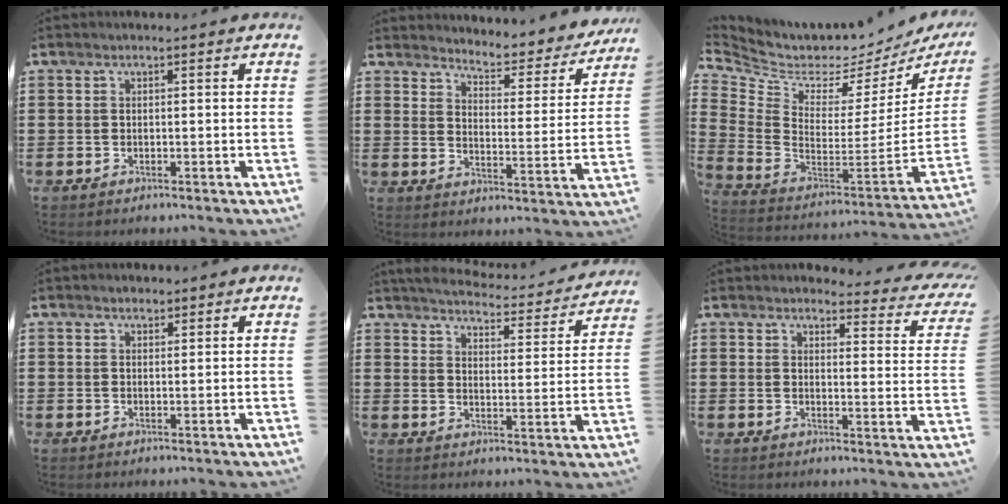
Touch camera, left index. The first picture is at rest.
{"total": 4.2, "force": [4.2, 0.1, 0.6], "torque": [-0.030, -0.041, 0.063]}
{"total": 2.6, "force": [1.8, 1.7, 0.6], "torque": [-0.039, -0.044, 0.024]}
{"total": 1.0, "force": [0.9, 0.4, 0.0], "torque": [-0.001, 0.003, 0.017]}
{"total": 4.4, "force": [4.4, 0.0, 0.7], "torque": [-0.037, -0.033, 0.072]}
{"total": 3.6, "force": [3.4, 0.4, 1.2], "torque": [-0.023, -0.025, 0.054]}